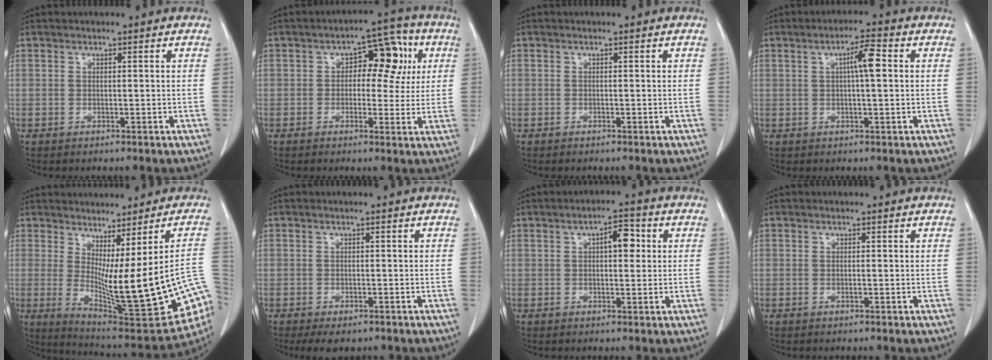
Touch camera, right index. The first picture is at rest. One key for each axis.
{"total": 8.6, "fx": 1.8, "fy": 4.7, "fz": 7.0, "tx": -0.078, "ty": 0.034, "tz": 0.025}
{"total": 0.0}
{"total": 4.7, "fx": 0.9, "fy": 0.5, "fz": 4.5, "tx": -0.076, "ty": 0.008, "tz": 0.014}
{"total": 19.9, "fx": -2.9, "fy": 2.9, "fz": 19.4, "tx": -0.226, "ty": -0.024, "tz": -0.017}
{"total": 3.7, "fx": -2.6, "fy": 1.9, "fz": 1.7, "tx": -0.018, "ty": -0.003, "tz": -0.032}
{"total": 4.4, "fx": 1.1, "fy": 1.8, "fz": 3.9, "tx": -0.057, "ty": 0.014, "tz": 0.015}
{"total": 0.0}